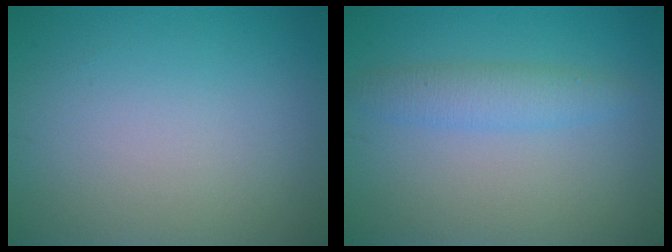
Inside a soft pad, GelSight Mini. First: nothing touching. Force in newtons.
{"total": 2.5, "press": 2.5, "slide": 0.2}